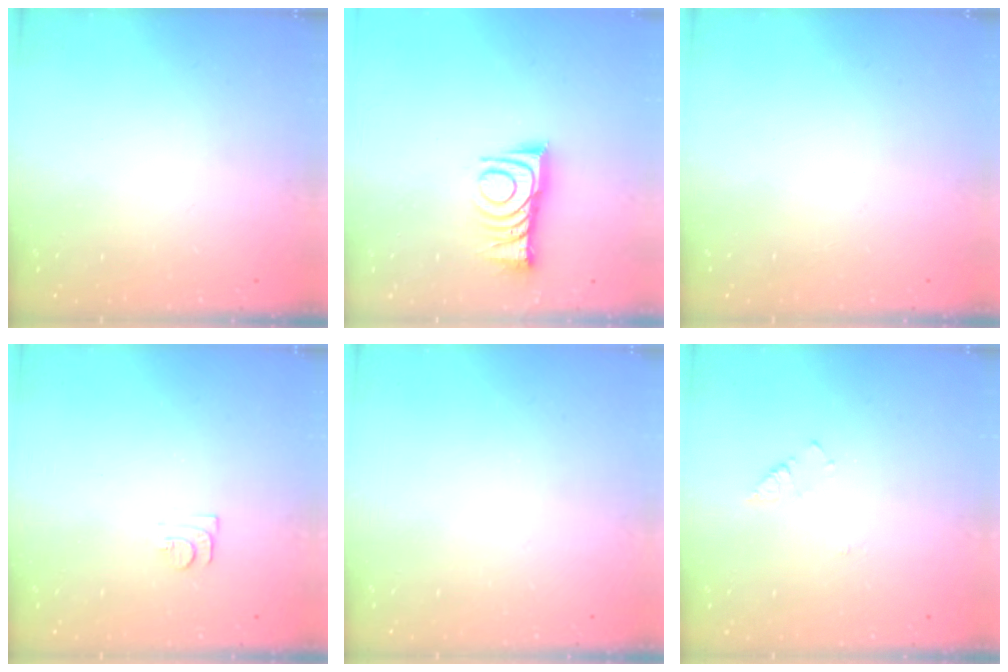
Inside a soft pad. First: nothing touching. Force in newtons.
{"total": 10.6, "press": 10.6, "slide": 0.4}
{"total": 1.8, "press": 1.7, "slide": 0.1}
{"total": 6.2, "press": 6.1, "slide": 0.6}
{"total": 0.0}
{"total": 3.1, "press": 3.1, "slide": 0.5}